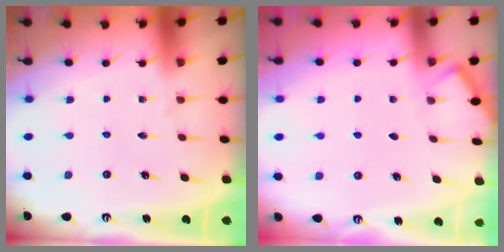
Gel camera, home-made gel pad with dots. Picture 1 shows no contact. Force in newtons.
{"total": 2.7, "press": 2.6, "slide": 0.3}